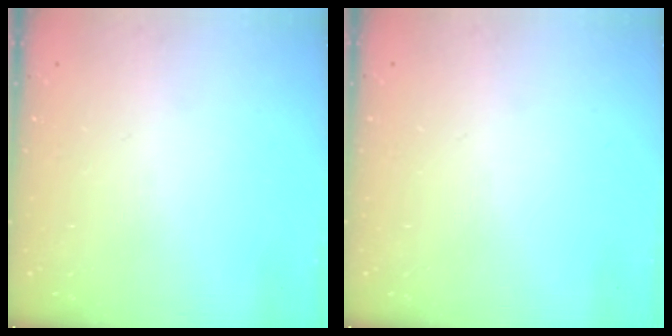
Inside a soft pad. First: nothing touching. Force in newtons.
{"total": 0.0}